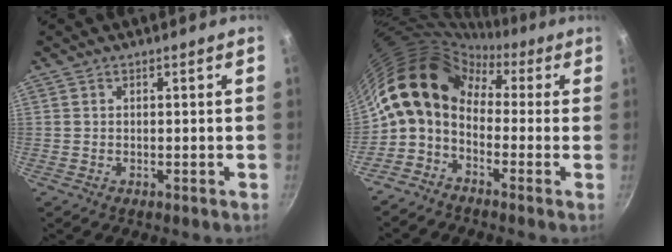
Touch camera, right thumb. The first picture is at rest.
{"total": 13.4, "force": [1.0, 9.6, 9.3], "torque": [-0.159, 0.038, -0.008]}